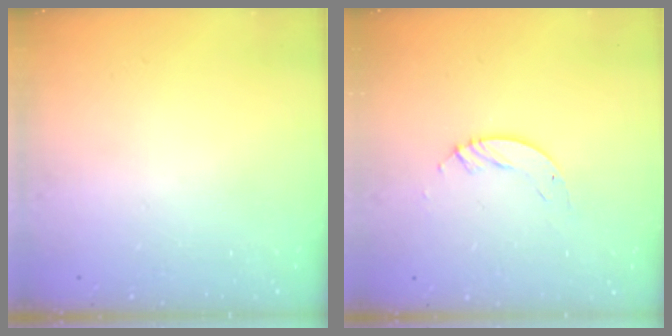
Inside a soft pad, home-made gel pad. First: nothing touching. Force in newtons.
{"total": 4.0, "press": 4.0, "slide": 0.3}